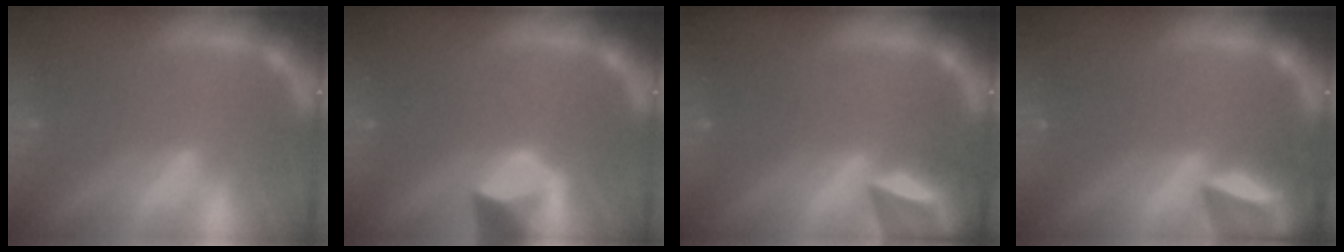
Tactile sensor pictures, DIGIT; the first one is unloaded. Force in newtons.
{"total": 3.0}
{"total": 6.0}
{"total": 6.4}